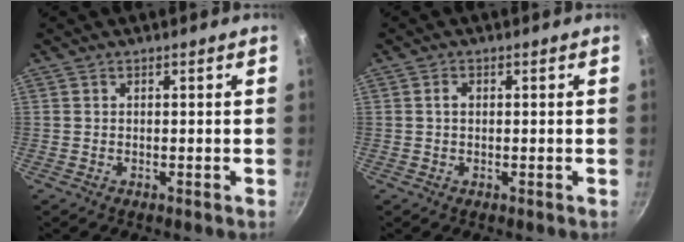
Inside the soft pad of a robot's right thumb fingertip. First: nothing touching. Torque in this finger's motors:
{"motor_torque": [-0.08, 0.18, 0.18, 0.15, 0.02]}